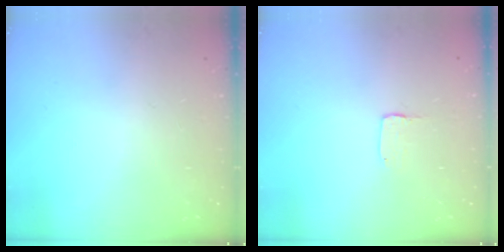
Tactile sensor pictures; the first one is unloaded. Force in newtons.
{"total": 1.3, "press": 1.2, "slide": 0.1}